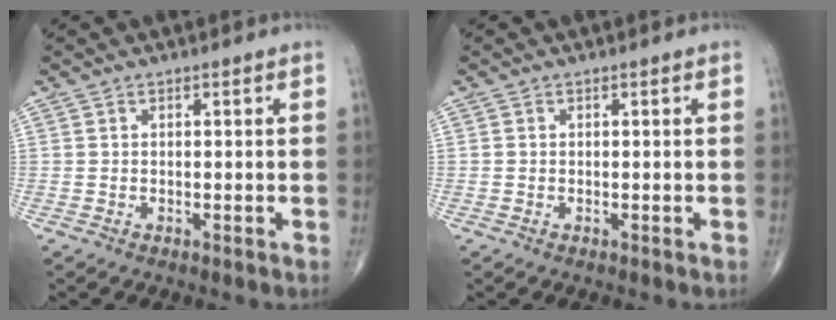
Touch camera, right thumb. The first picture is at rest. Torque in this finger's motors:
{"motor_torque": [-0.35, -0.11, 0.00, -0.19, -0.01]}